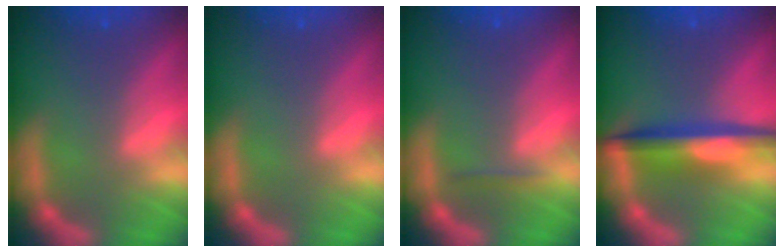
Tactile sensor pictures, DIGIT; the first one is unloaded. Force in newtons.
{"total": 0.0}
{"total": 0.9}
{"total": 6.0}